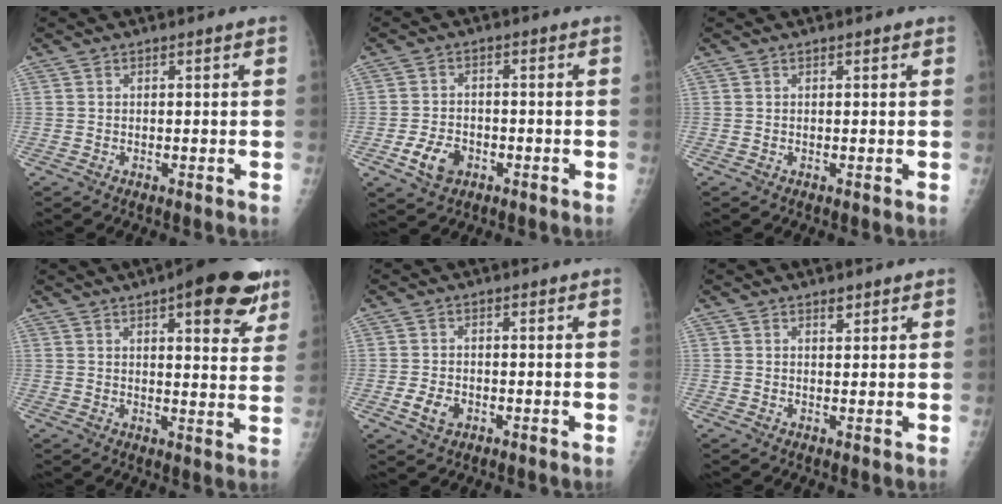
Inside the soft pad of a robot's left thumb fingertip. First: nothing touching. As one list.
[{"total": 5.7, "force": [-2.6, 4.1, 3.1], "torque": [-0.044, 0.012, -0.041]}, {"total": 0.0}, {"total": 15.6, "force": [8.6, 5.1, 12.0], "torque": [-0.119, -0.030, 0.107]}, {"total": 3.4, "force": [-1.3, 2.4, 2.0], "torque": [-0.029, 0.003, -0.018]}, {"total": 1.2, "force": [0.9, 0.5, 0.6], "torque": [0.002, -0.006, 0.014]}]